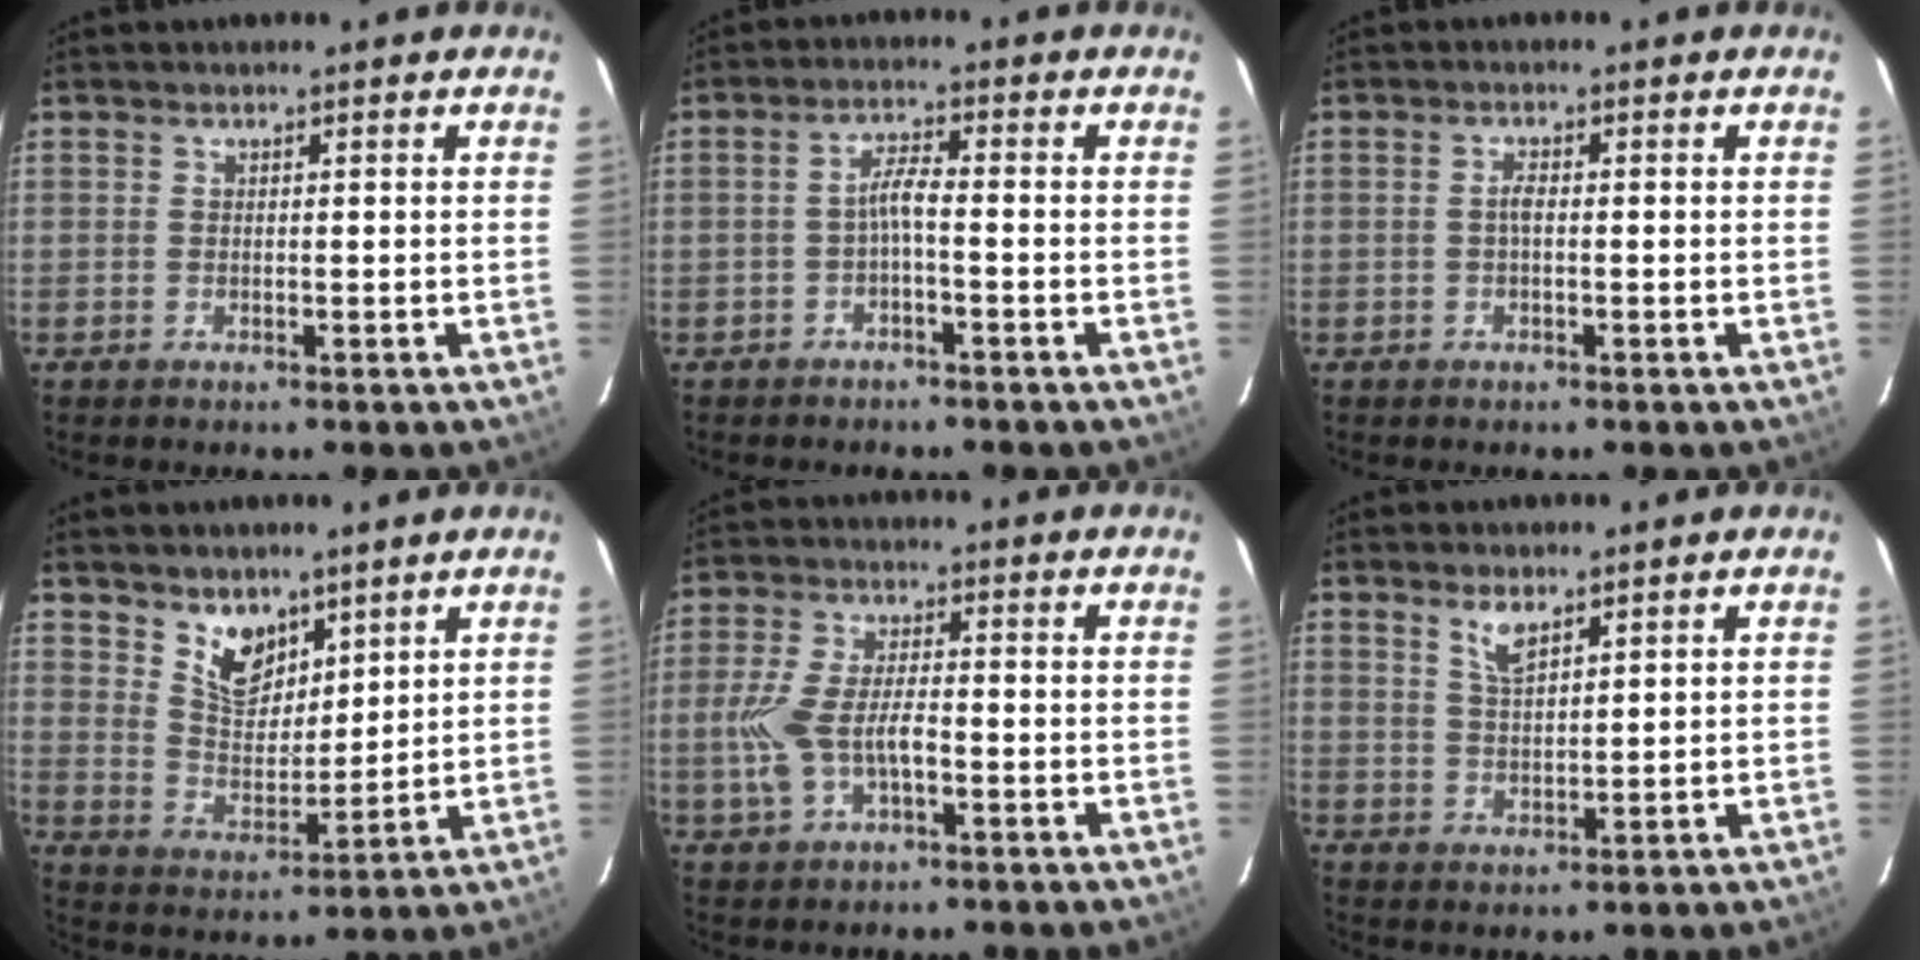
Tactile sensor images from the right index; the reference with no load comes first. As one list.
[{"total": 2.8, "force": [-1.4, 0.1, 2.4], "torque": [-0.053, 0.008, -0.026]}, {"total": 1.4, "force": [-0.2, 0.4, 1.3], "torque": [-0.025, 0.005, -0.006]}, {"total": 8.1, "force": [5.6, 4.6, 3.6], "torque": [-0.054, 0.000, 0.111]}, {"total": 8.8, "force": [-2.3, 3.9, 7.5], "torque": [-0.165, 0.001, -0.042]}, {"total": 3.8, "force": [2.6, 1.2, 2.5], "torque": [-0.048, -0.001, 0.052]}]